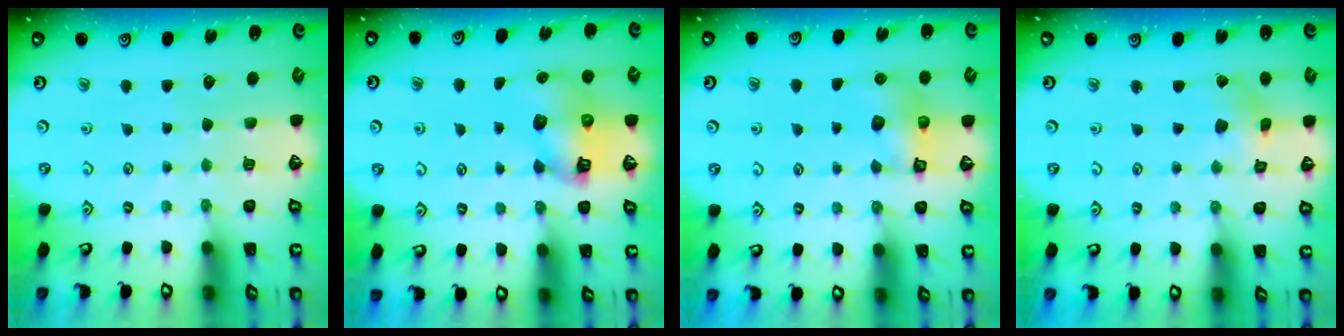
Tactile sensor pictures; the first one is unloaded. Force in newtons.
{"total": 8.8, "press": 8.7, "slide": 1.1}
{"total": 6.4, "press": 6.4, "slide": 0.2}
{"total": 2.6, "press": 2.6, "slide": 0.5}